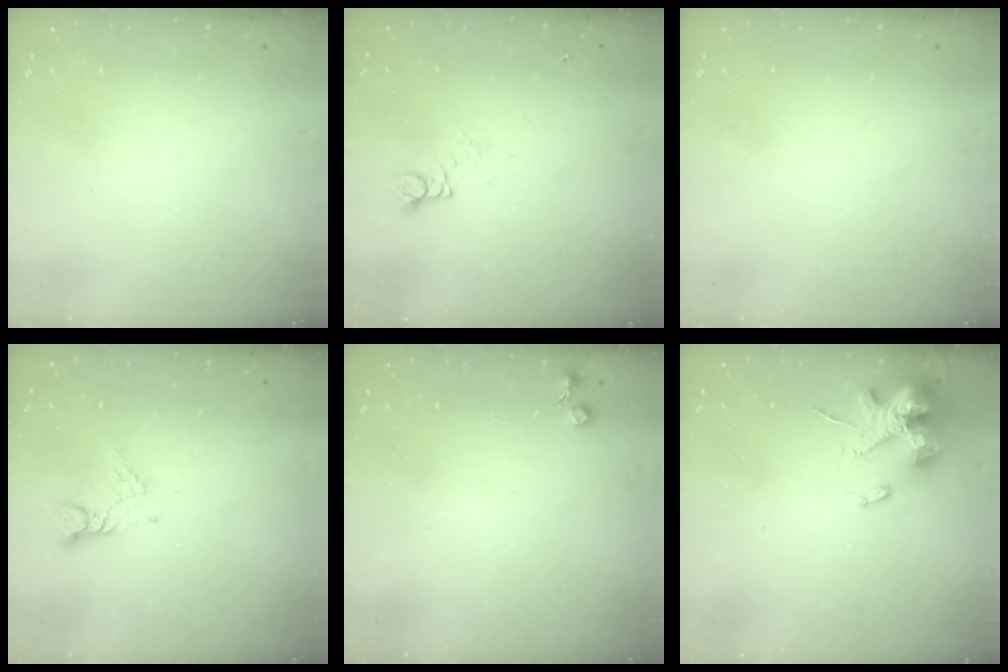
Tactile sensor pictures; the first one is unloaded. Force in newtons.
{"total": 2.6, "press": 2.6, "slide": 0.3}
{"total": 0.0}
{"total": 3.1, "press": 3.1, "slide": 0.4}
{"total": 4.6, "press": 4.5, "slide": 0.6}
{"total": 13.6, "press": 13.4, "slide": 2.1}